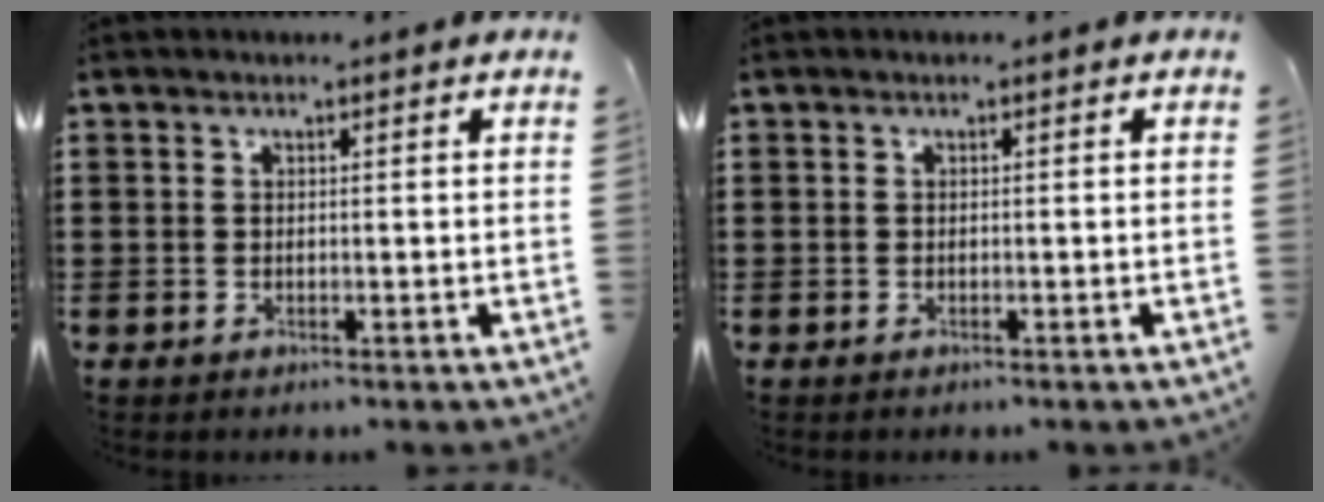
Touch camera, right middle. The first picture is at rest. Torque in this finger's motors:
{"motor_torque": [0.14, 0.07, -0.01, 0.01]}